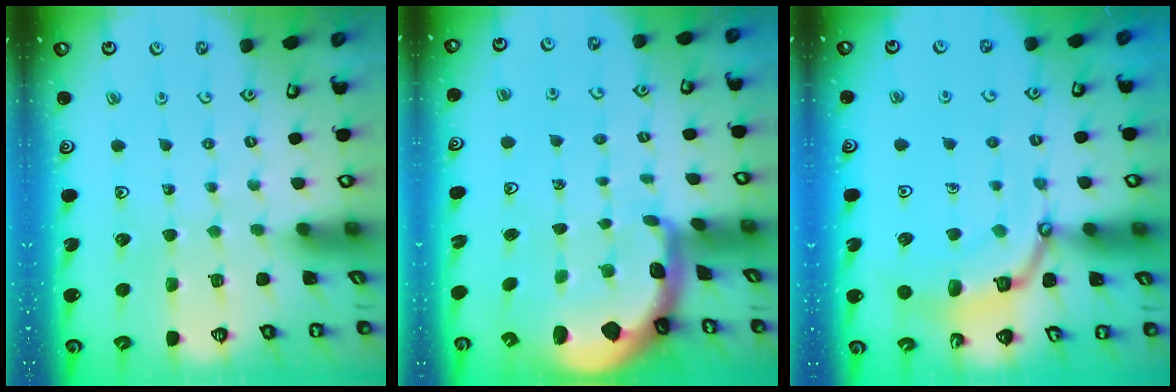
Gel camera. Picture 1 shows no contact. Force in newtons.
{"total": 1.8, "press": 1.7, "slide": 0.4}
{"total": 8.0, "press": 8.0, "slide": 0.3}